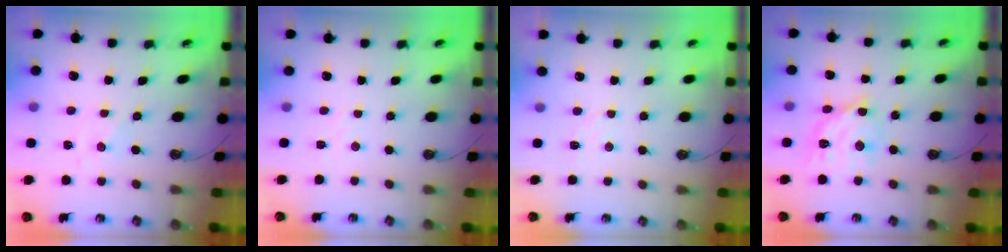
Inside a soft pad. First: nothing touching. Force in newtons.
{"total": 2.9, "press": 2.9, "slide": 0.4}
{"total": 5.2, "press": 5.2, "slide": 0.8}
{"total": 14.8, "press": 14.8, "slide": 1.1}